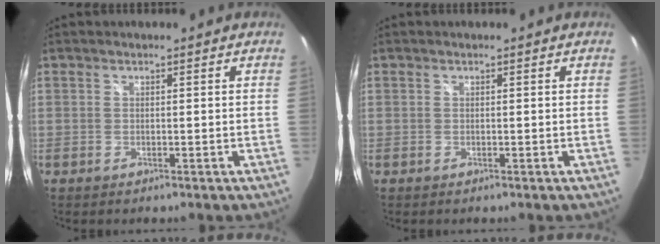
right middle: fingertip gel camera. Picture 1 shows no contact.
{"total": 0.0}